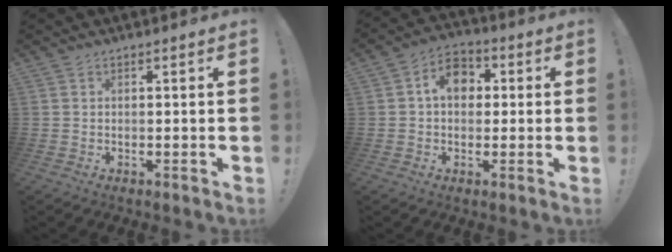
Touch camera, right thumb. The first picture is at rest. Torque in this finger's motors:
{"motor_torque": [1.14, 1.41, 0.85, -0.26, 0.00]}